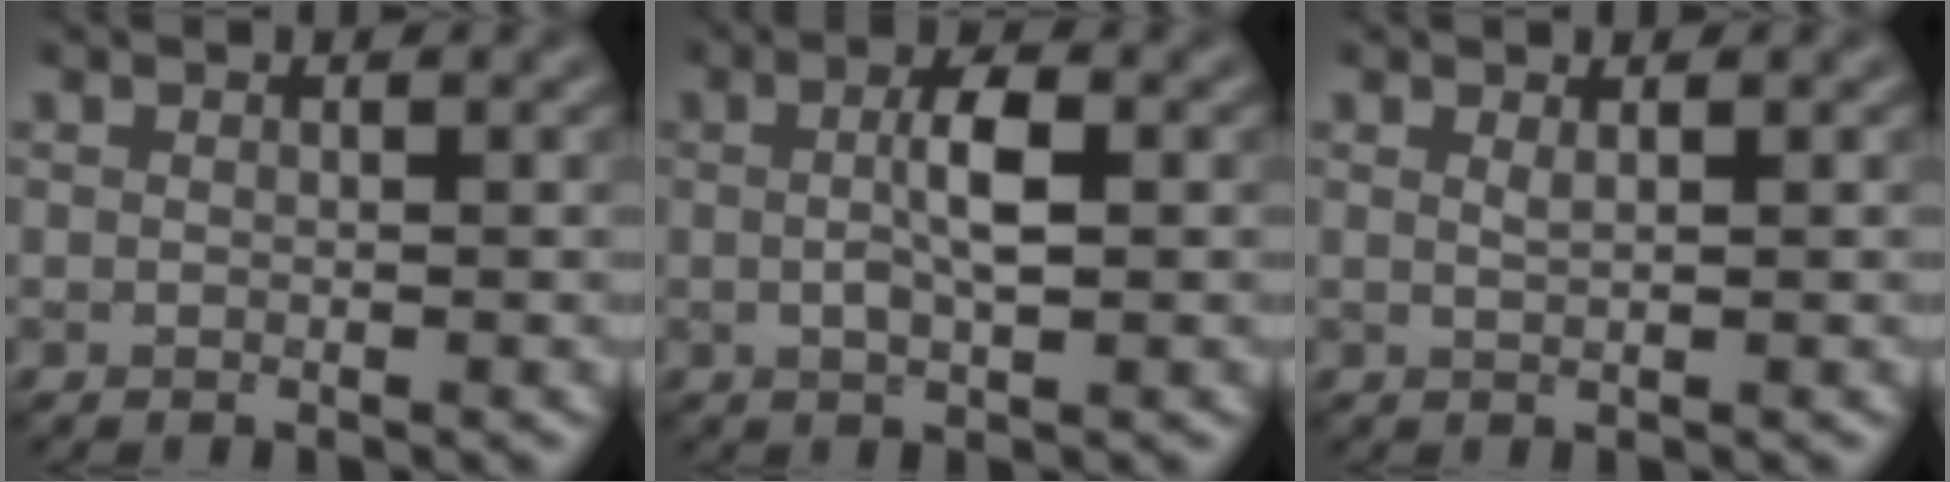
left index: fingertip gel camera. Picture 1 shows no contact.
{"total": 3.4, "force": [0.2, 1.0, 3.2], "torque": [-0.063, 0.004, 0.002]}
{"total": 0.6, "force": [0.4, 0.2, 0.4], "torque": [-0.004, -0.001, 0.007]}